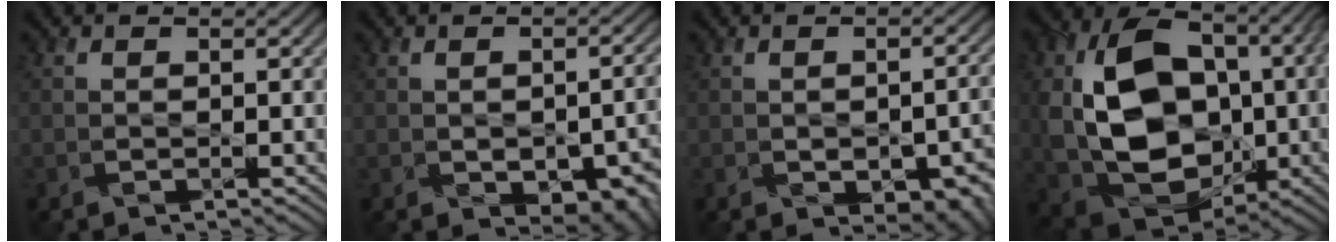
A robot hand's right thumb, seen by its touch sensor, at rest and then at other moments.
{"total": 8.5, "force": [-3.1, 5.0, 6.1], "torque": [-0.069, -0.021, -0.018]}
{"total": 7.6, "force": [-2.7, 4.4, 5.6], "torque": [-0.067, -0.022, -0.012]}
{"total": 15.4, "force": [-0.2, 10.8, 11.0], "torque": [-0.225, -0.009, 0.000]}